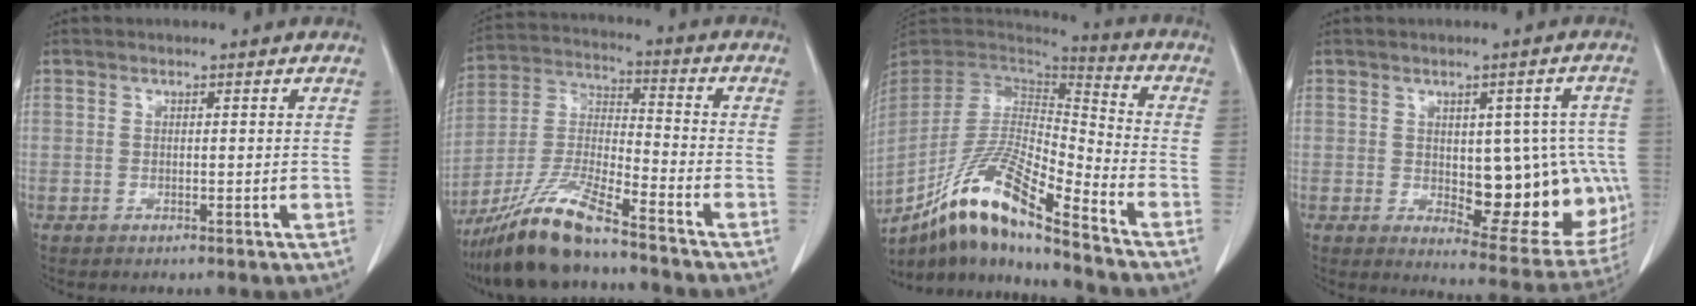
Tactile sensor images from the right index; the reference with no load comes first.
{"total": 13.7, "force": [-10.8, 1.2, 8.5], "torque": [-0.179, -0.017, -0.201]}
{"total": 17.6, "force": [-12.4, 1.5, 12.4], "torque": [-0.243, -0.010, -0.226]}
{"total": 15.0, "force": [-0.8, 6.8, 13.3], "torque": [-0.141, 0.008, 0.012]}